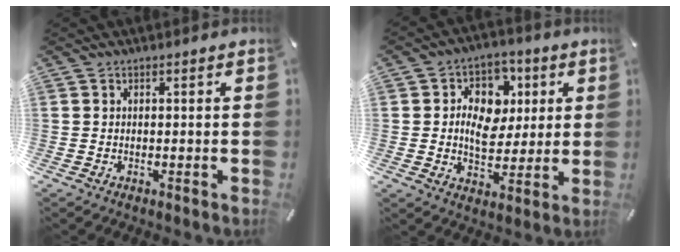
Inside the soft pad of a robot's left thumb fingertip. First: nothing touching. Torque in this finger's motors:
{"motor_torque": [0.36, 0.35, 0.45, -0.58, 0.26]}